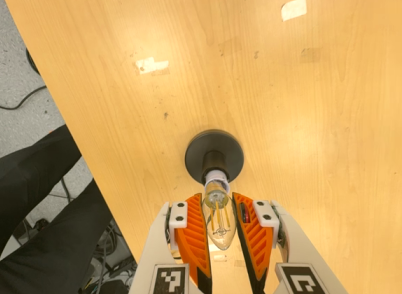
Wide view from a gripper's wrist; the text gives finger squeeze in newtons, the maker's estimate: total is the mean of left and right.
{"total": 13.2, "left": 13.7, "right": 12.7}